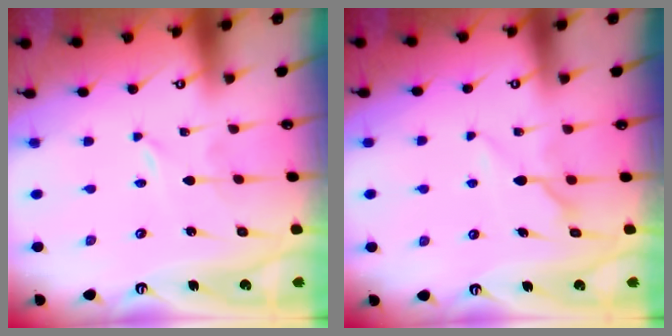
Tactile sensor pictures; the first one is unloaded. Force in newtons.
{"total": 6.7, "press": 6.7, "slide": 0.2}